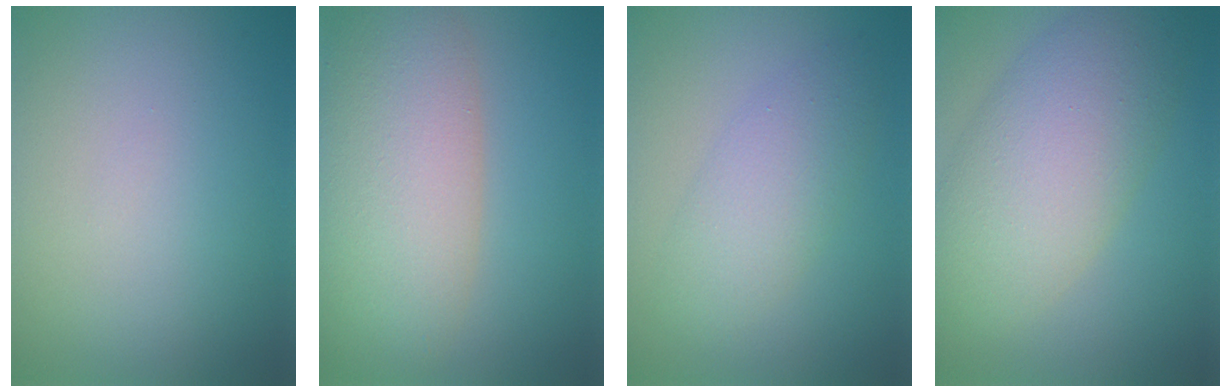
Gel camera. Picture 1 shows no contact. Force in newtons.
{"total": 8.7, "press": 8.7, "slide": 0.5}
{"total": 3.8, "press": 3.8, "slide": 0.1}
{"total": 8.5, "press": 8.5, "slide": 0.4}